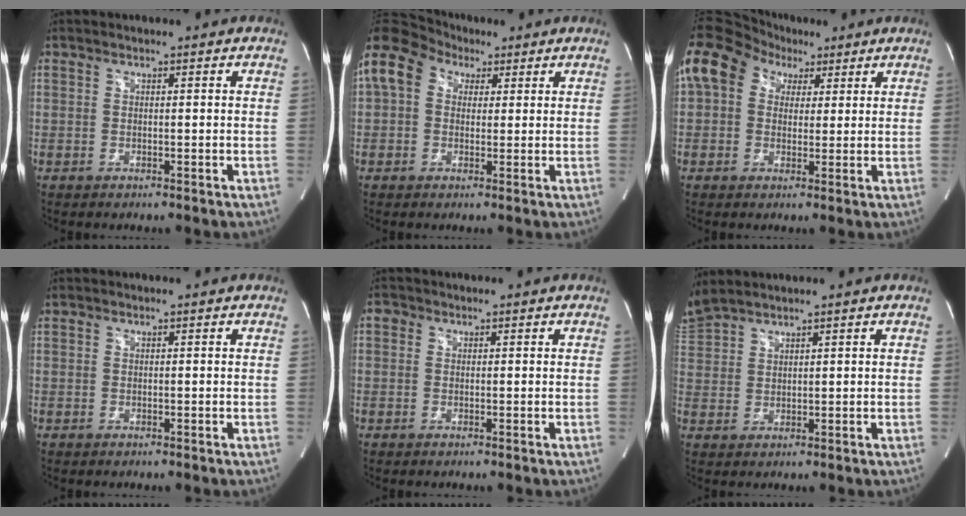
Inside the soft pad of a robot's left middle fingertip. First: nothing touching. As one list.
[{"total": 9.1, "force": [3.7, 6.6, 5.0], "torque": [-0.115, 0.056, 0.066]}, {"total": 10.5, "force": [4.2, 7.9, 5.4], "torque": [-0.116, 0.056, 0.072]}, {"total": 0.0}, {"total": 0.9, "force": [0.3, 0.8, 0.2], "torque": [0.004, 0.002, 0.003]}, {"total": 4.8, "force": [4.7, 0.0, 1.2], "torque": [-0.045, 0.021, 0.105]}]